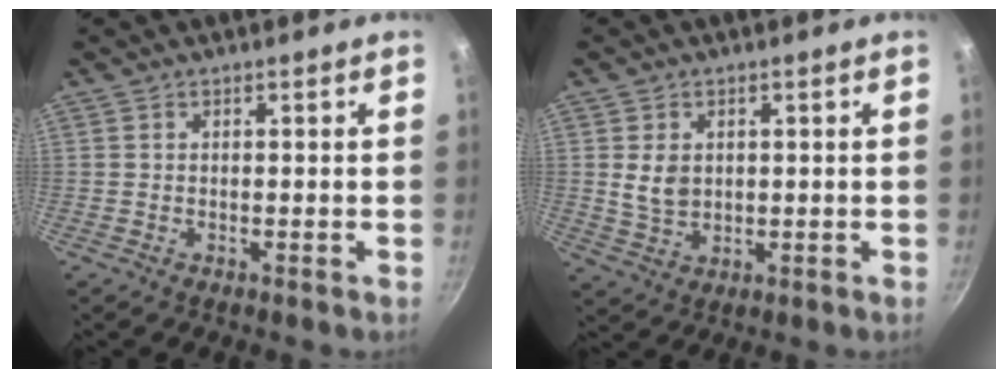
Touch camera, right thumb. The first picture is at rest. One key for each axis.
{"total": 4.5, "fx": 0.9, "fy": 3.4, "fz": 2.8, "tx": -0.038, "ty": -0.011, "tz": 0.026}